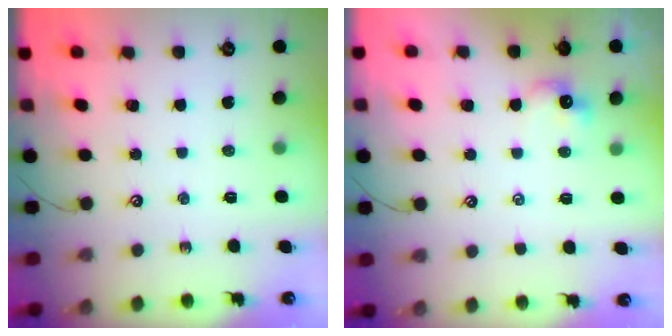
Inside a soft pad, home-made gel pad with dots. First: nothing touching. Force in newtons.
{"total": 1.2, "press": 1.1, "slide": 0.5}